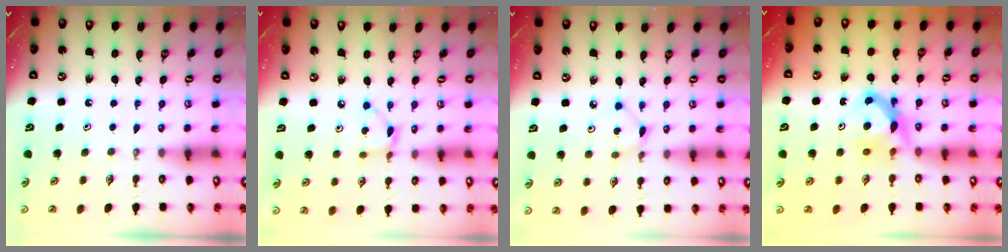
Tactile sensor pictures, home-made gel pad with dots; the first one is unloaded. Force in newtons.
{"total": 3.9, "press": 3.9, "slide": 0.1}
{"total": 2.0, "press": 2.0, "slide": 0.2}
{"total": 7.2, "press": 7.2, "slide": 0.4}